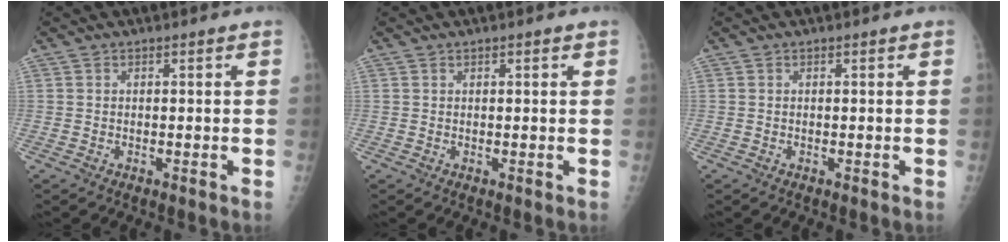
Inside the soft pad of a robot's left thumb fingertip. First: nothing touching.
{"total": 0.8, "force": [0.4, 0.2, 0.7], "torque": [-0.010, 0.001, 0.006]}
{"total": 0.0}